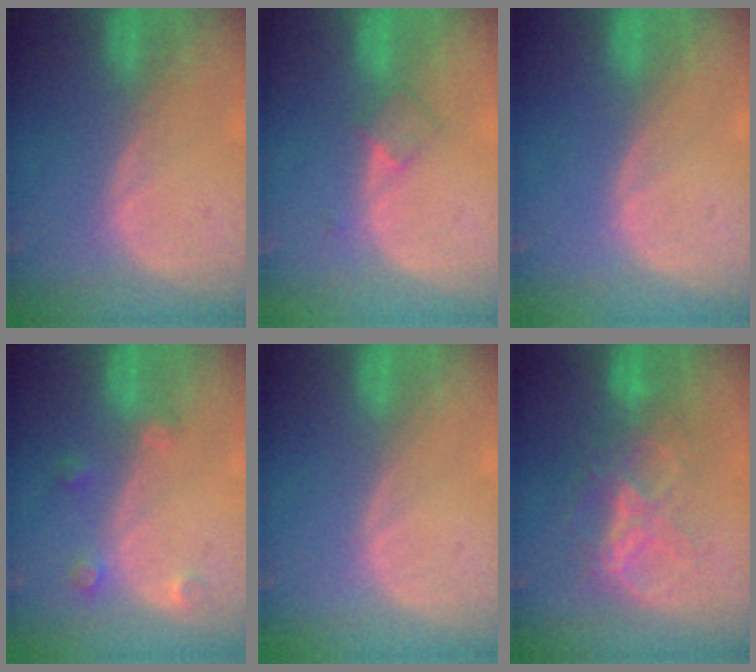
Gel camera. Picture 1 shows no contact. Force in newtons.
{"total": 2.7, "press": 2.4, "slide": 1.1}
{"total": 0.0}
{"total": 2.6, "press": 2.6, "slide": 0.4}
{"total": 0.0}
{"total": 6.6, "press": 6.4, "slide": 1.5}